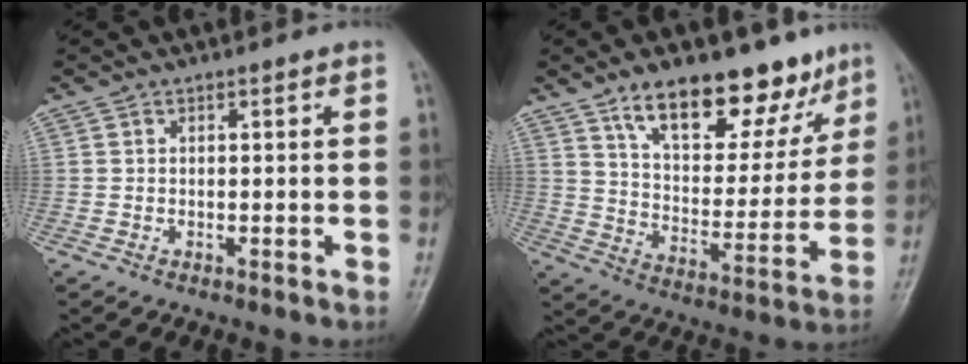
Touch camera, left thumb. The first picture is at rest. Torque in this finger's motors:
{"motor_torque": [1.11, 0.18, 1.65, -1.12, 0.10]}